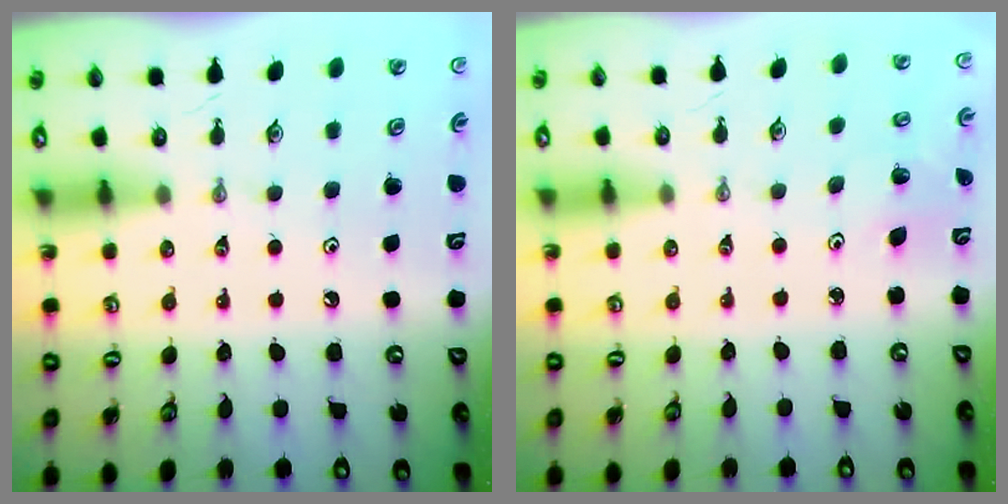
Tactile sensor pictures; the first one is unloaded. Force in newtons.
{"total": 1.4, "press": 1.4, "slide": 0.1}